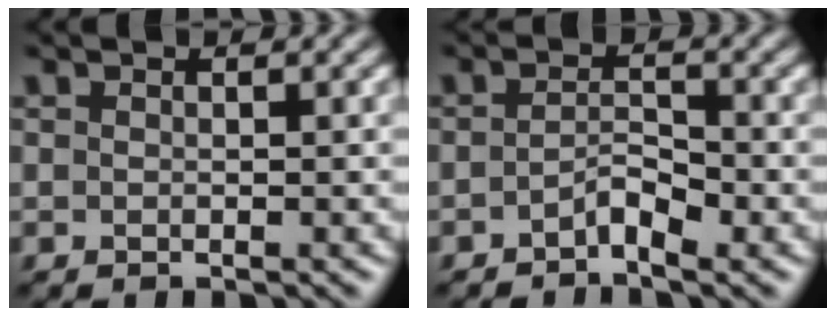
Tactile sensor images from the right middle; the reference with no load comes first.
{"total": 1.9, "force": [-1.2, 0.6, 1.4], "torque": [-0.026, 0.008, -0.024]}